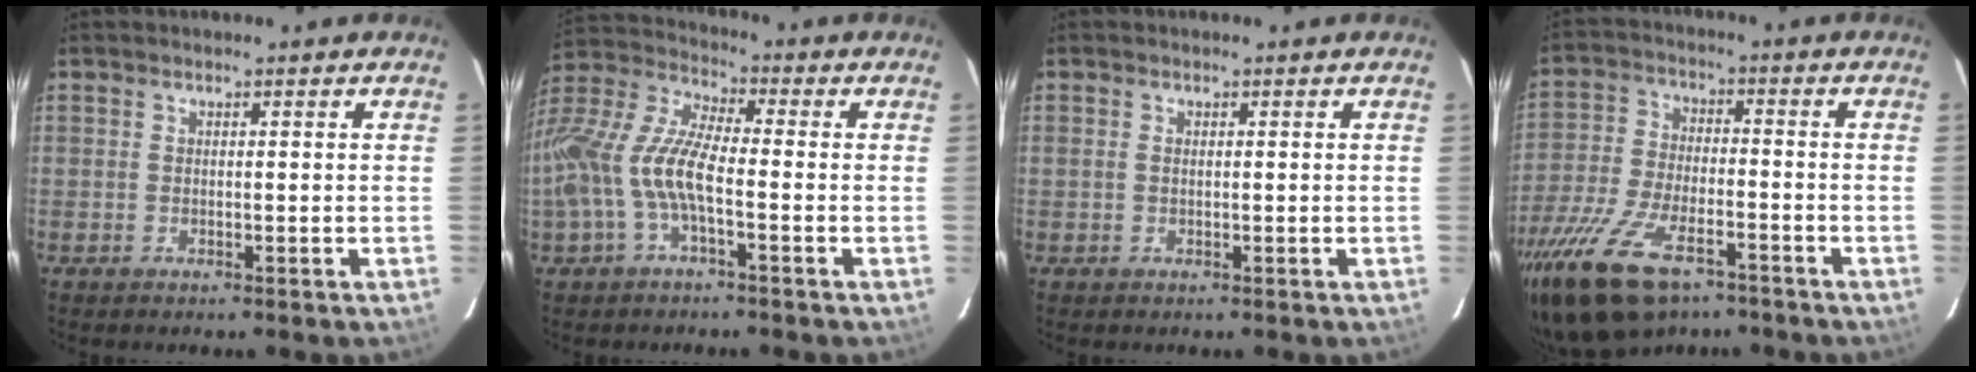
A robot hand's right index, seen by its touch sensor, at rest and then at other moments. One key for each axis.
{"total": 15.3, "fx": -3.7, "fy": 5.4, "fz": 13.8, "tx": -0.298, "ty": 0.004, "tz": -0.080}
{"total": 0.5, "fx": 0.1, "fy": 0.3, "fz": 0.5, "tx": -0.011, "ty": 0.000, "tz": 0.001}
{"total": 17.2, "fx": -11.5, "fy": 7.6, "fz": 10.4, "tx": -0.233, "ty": -0.036, "tz": -0.210}